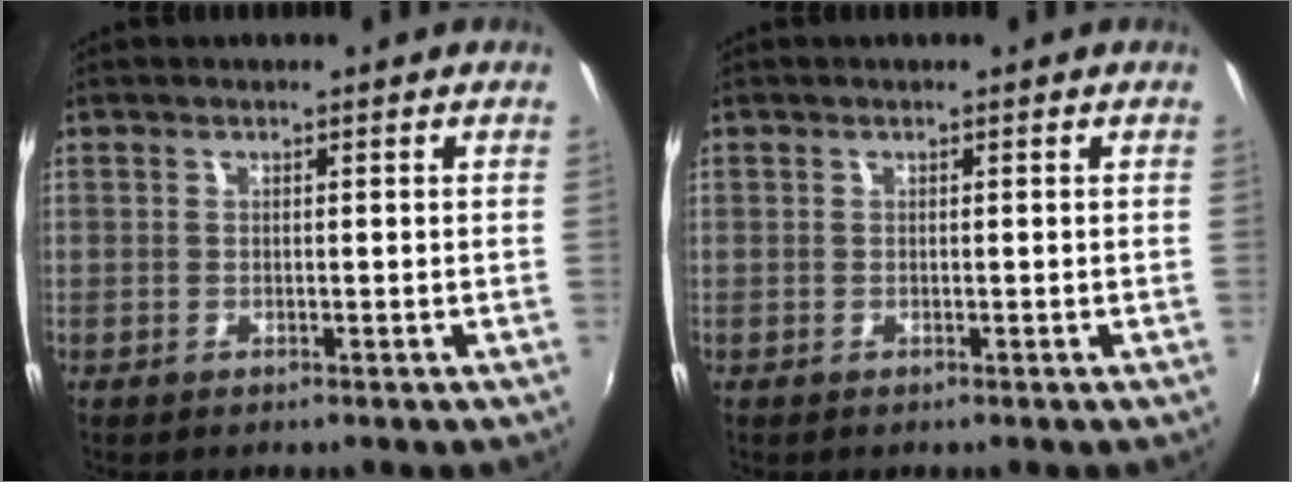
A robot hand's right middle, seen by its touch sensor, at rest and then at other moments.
{"total": 0.0}